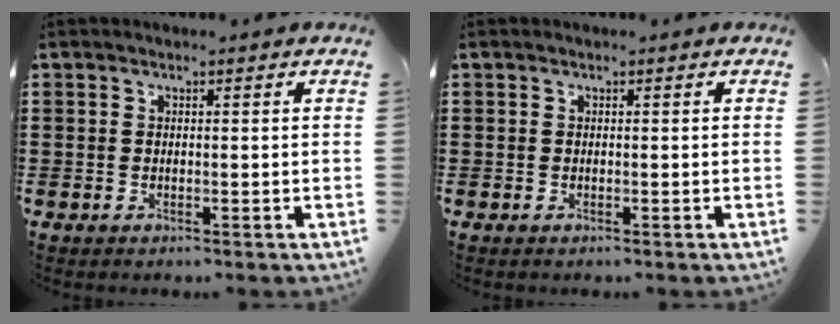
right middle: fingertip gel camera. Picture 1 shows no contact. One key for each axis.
{"total": 0.0}